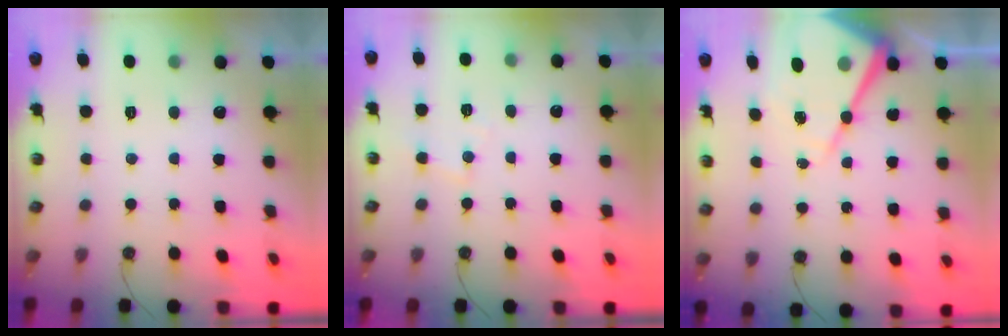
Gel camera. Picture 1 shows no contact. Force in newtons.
{"total": 5.5, "press": 5.4, "slide": 0.7}
{"total": 15.1, "press": 15.0, "slide": 1.1}